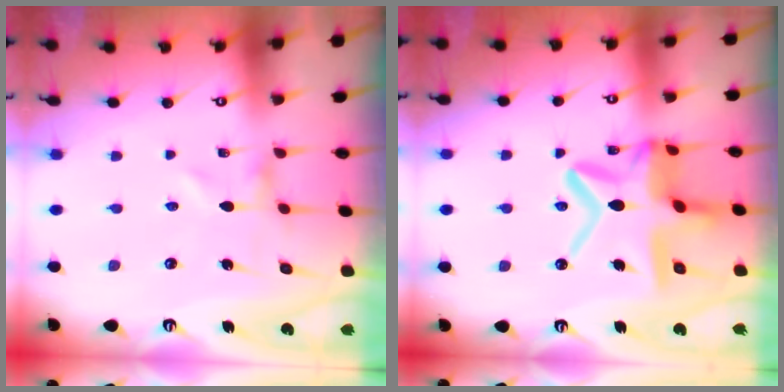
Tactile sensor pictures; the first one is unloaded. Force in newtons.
{"total": 16.7, "press": 16.6, "slide": 1.0}